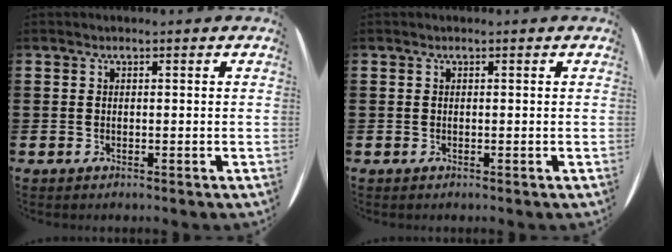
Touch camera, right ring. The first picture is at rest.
{"total": 0.0}